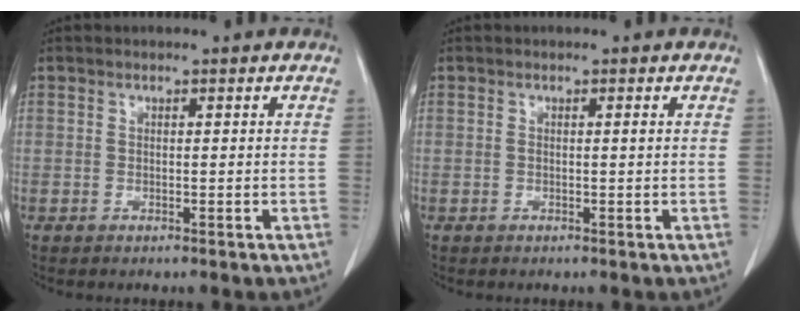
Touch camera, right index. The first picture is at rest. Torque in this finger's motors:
{"motor_torque": [0.05, 0.06, 0.00, 0.01]}